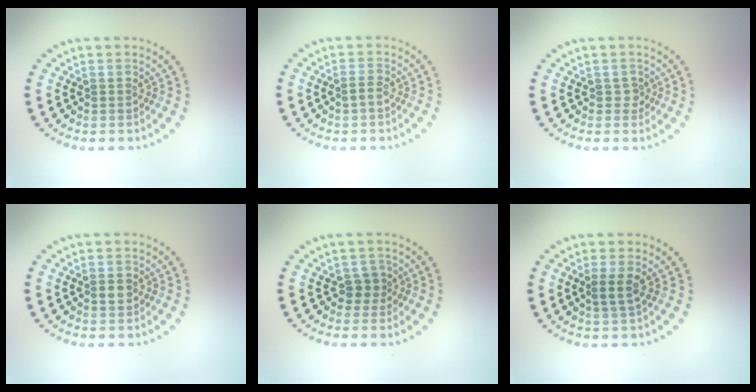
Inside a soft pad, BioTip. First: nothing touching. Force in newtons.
{"total": 1.0, "press": 0.9, "slide": 0.5}
{"total": 0.9, "press": 0.7, "slide": 0.6}
{"total": 1.1, "press": 1.0, "slide": 0.3}
{"total": 1.4, "press": 1.1, "slide": 0.8}
{"total": 1.7, "press": 1.5, "slide": 0.9}